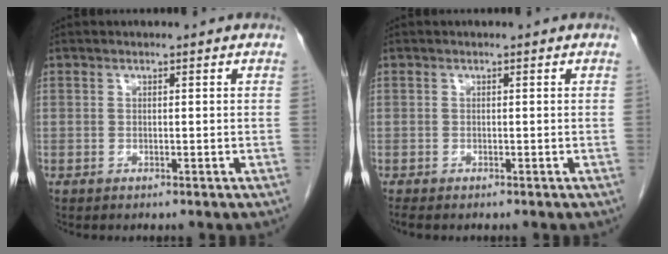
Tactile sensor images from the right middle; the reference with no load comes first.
{"total": 0.9, "force": [-0.8, 0.1, 0.4], "torque": [-0.007, -0.002, -0.011]}